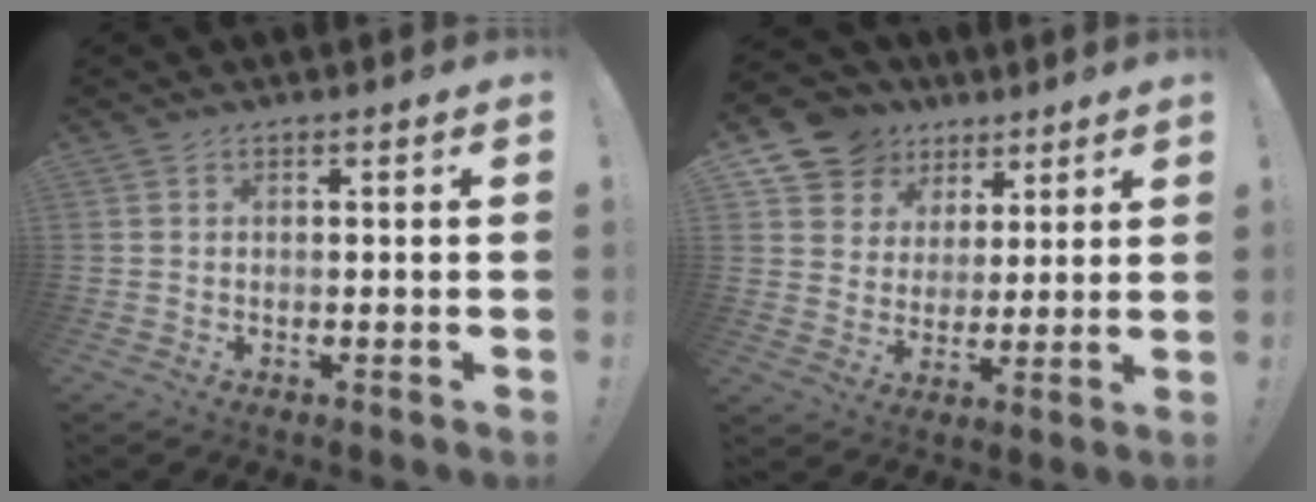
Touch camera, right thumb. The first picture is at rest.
{"total": 10.6, "force": [6.0, 8.5, 2.0], "torque": [-0.035, -0.043, 0.123]}